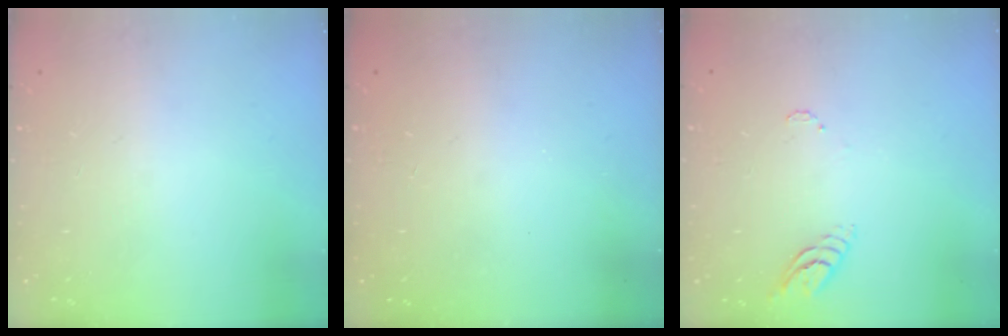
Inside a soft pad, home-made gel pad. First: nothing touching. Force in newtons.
{"total": 0.0}
{"total": 4.8, "press": 4.8, "slide": 0.4}